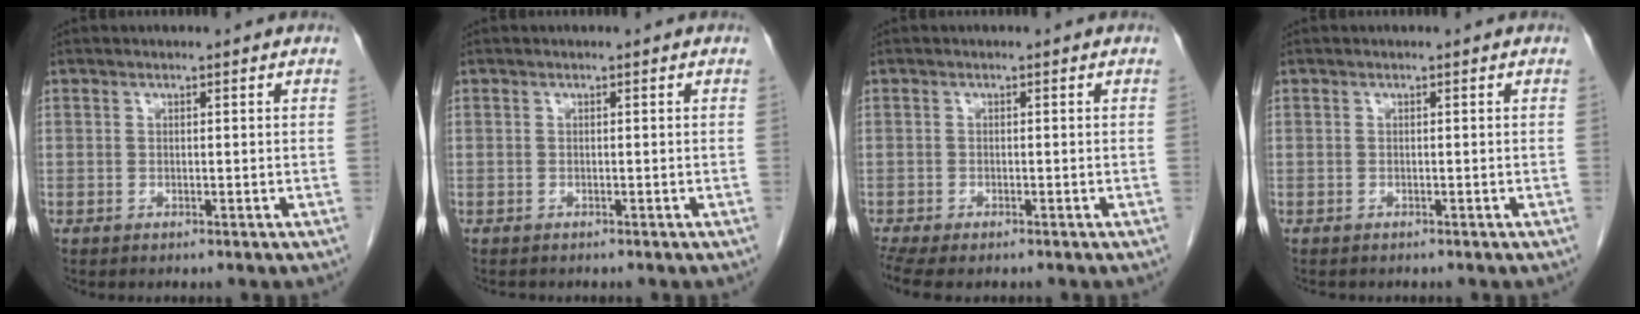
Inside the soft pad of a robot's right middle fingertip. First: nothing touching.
{"total": 0.8, "force": [-0.7, 0.3, 0.1], "torque": [-0.010, -0.001, -0.011]}
{"total": 5.8, "force": [-4.5, 2.0, 3.1], "torque": [-0.063, -0.009, -0.074]}
{"total": 1.1, "force": [-1.0, 0.4, 0.3], "torque": [-0.011, -0.002, -0.013]}